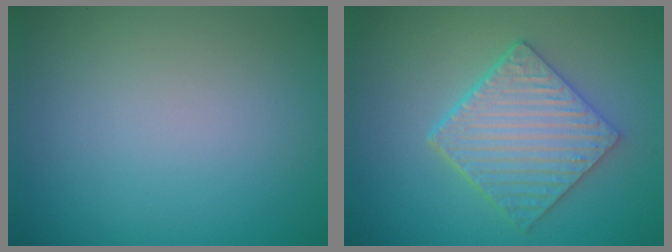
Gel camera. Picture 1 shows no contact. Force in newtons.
{"total": 5.4, "press": 4.5, "slide": 3.1}